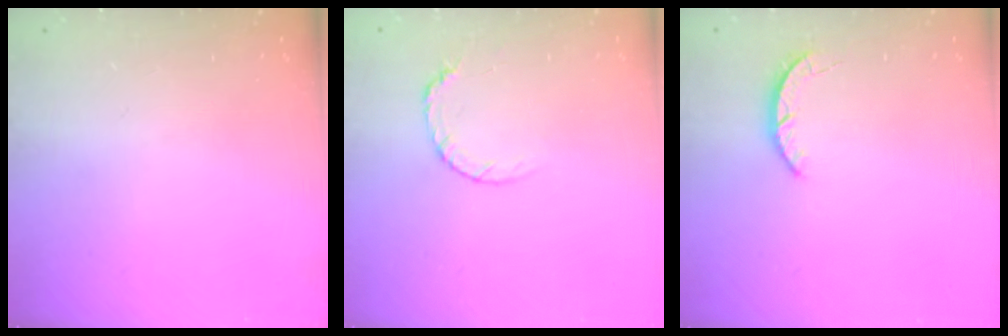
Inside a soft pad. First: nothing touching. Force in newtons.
{"total": 5.3, "press": 5.2, "slide": 0.6}
{"total": 2.2, "press": 2.2, "slide": 0.4}